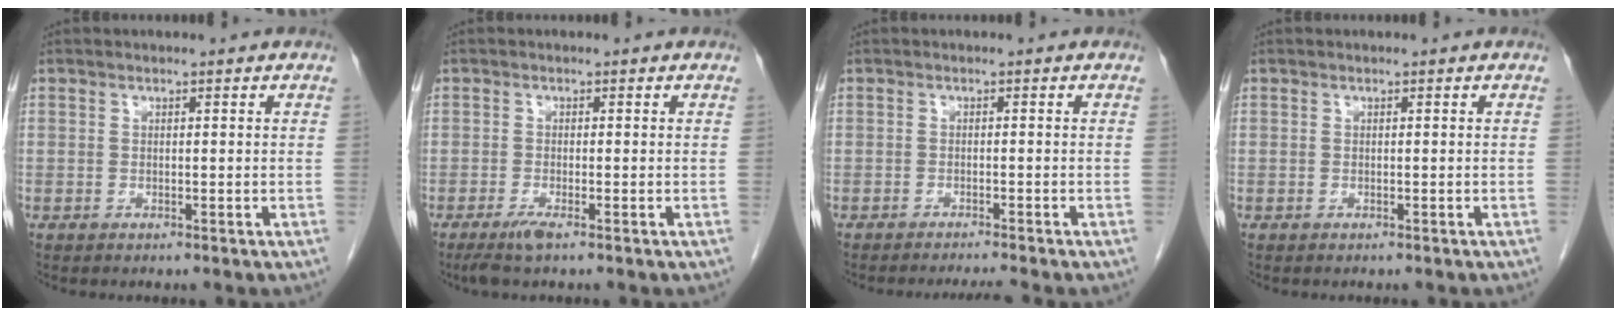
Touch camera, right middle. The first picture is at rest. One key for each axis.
{"total": 2.5, "fx": -1.7, "fy": 0.1, "fz": 1.9, "tx": -0.041, "ty": -0.007, "tz": -0.033}
{"total": 3.5, "fx": -3.2, "fy": -1.0, "fz": 1.1, "tx": -0.016, "ty": -0.010, "tz": -0.047}
{"total": 0.0}